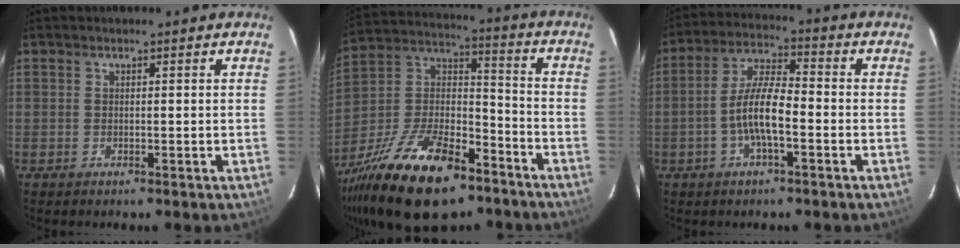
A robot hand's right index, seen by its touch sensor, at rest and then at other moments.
{"total": 25.7, "force": [-16.1, 11.1, 16.6], "torque": [-0.333, -0.009, -0.268]}
{"total": 8.5, "force": [-2.6, 2.2, 7.8], "torque": [-0.160, 0.010, -0.051]}